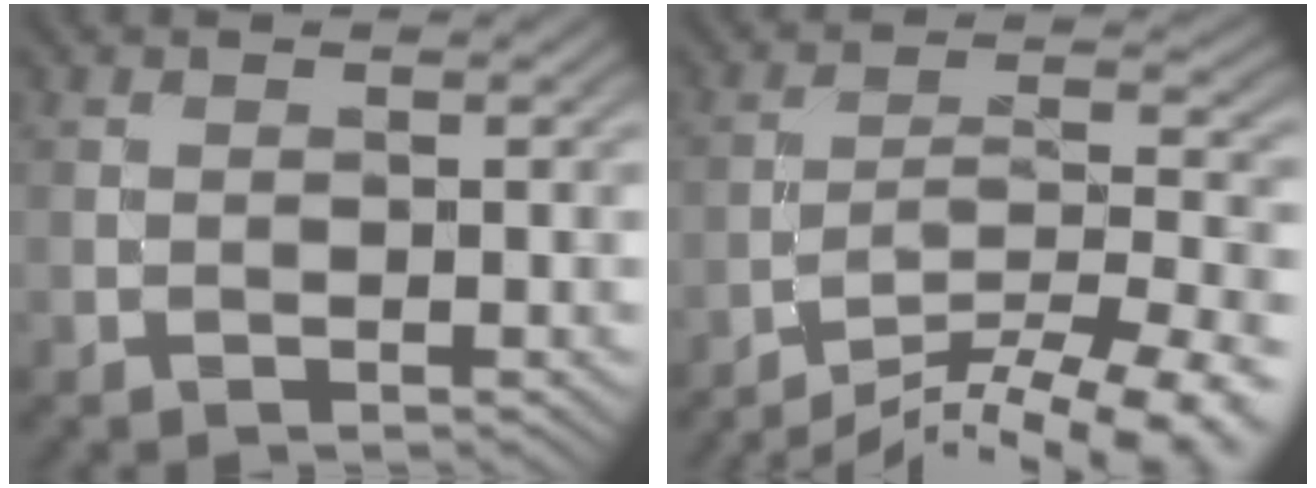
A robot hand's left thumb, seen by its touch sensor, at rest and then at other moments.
{"total": 14.8, "force": [-11.9, 3.7, 8.1], "torque": [-0.121, 0.000, -0.167]}